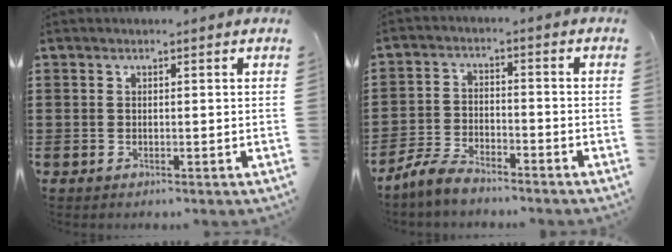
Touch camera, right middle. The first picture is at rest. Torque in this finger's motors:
{"motor_torque": [2.14, 0.00, 0.26, 0.07]}